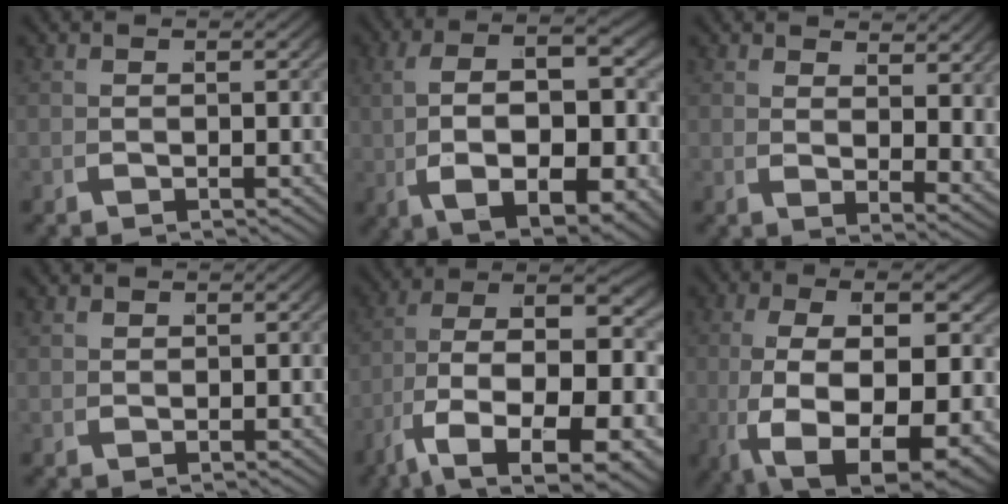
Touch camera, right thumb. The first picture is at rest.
{"total": 13.2, "force": [-0.9, 7.1, 11.0], "torque": [-0.209, -0.038, 0.014]}
{"total": 3.5, "force": [2.1, 1.3, 2.5], "torque": [-0.021, -0.009, 0.038]}
{"total": 1.0, "force": [1.0, 0.1, 0.1], "torque": [0.004, 0.003, 0.025]}
{"total": 14.8, "force": [-3.0, 8.0, 12.1], "torque": [-0.252, -0.076, -0.005]}
{"total": 12.6, "force": [-3.0, 6.4, 10.4], "torque": [-0.212, -0.049, -0.013]}